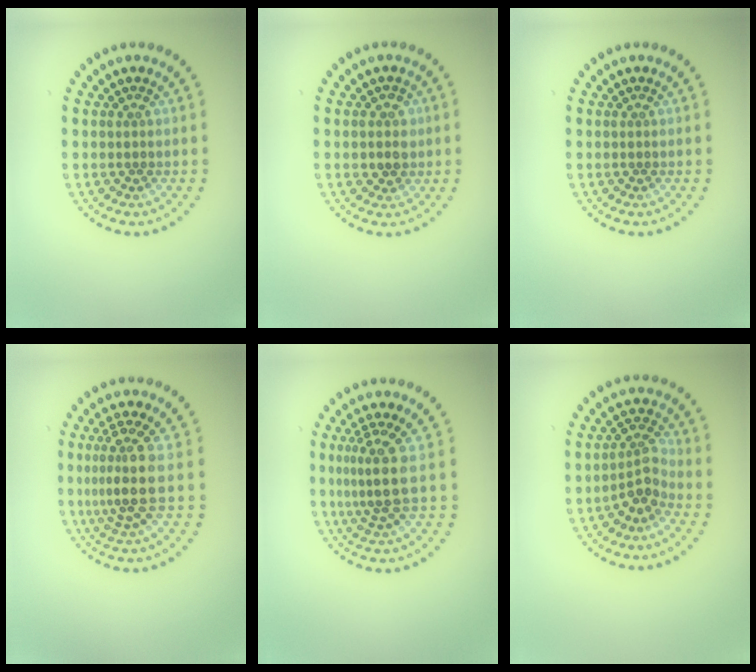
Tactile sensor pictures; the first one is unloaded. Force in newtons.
{"total": 2.0, "press": 1.9, "slide": 0.5}
{"total": 0.0}
{"total": 3.8, "press": 2.9, "slide": 2.4}
{"total": 3.4, "press": 2.5, "slide": 2.3}
{"total": 2.6, "press": 2.0, "slide": 1.7}